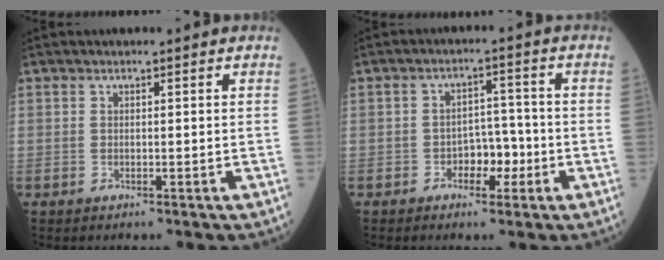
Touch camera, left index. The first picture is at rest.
{"total": 4.3, "force": [-1.9, 2.6, 3.0], "torque": [-0.040, 0.009, -0.034]}